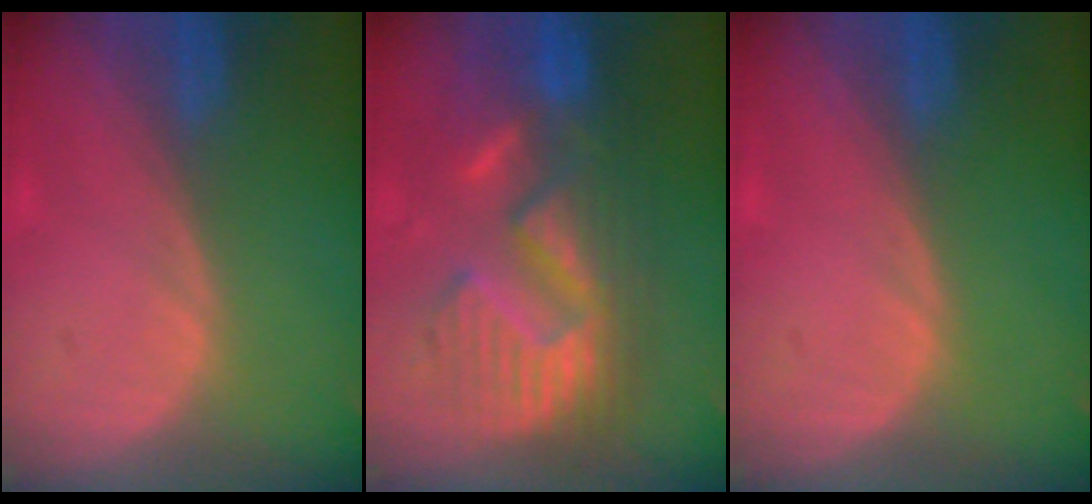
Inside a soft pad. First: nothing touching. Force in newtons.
{"total": 11.5, "press": 11.4, "slide": 1.0}
{"total": 0.0}